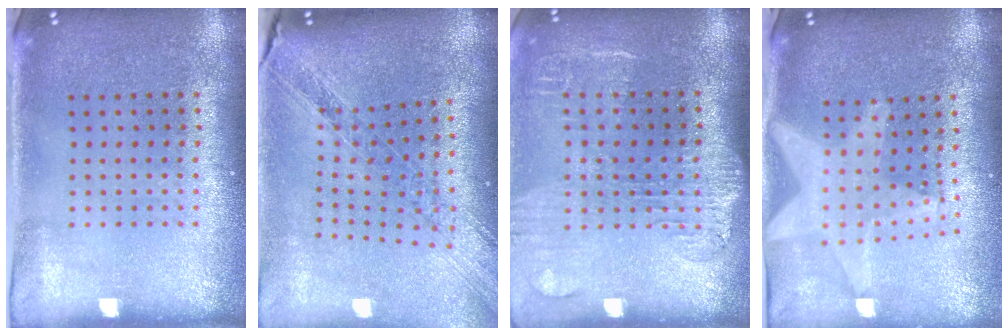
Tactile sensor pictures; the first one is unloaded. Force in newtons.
{"total": 1.4, "press": 1.3, "slide": 0.5}
{"total": 1.9, "press": 1.6, "slide": 1.0}
{"total": 2.1, "press": 1.7, "slide": 1.2}